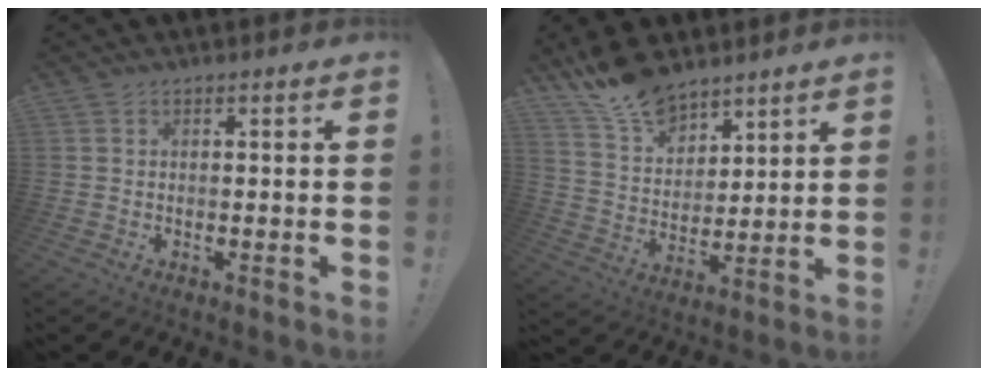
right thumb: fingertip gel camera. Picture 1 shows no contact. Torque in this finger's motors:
{"motor_torque": [-0.07, 1.98, 0.02, 0.23, 0.02]}